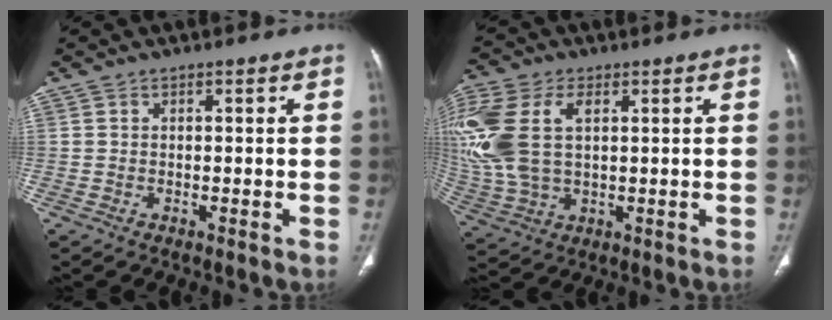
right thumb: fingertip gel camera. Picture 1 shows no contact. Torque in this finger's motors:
{"motor_torque": [2.27, 2.74, 1.93, 0.39, 0.54]}